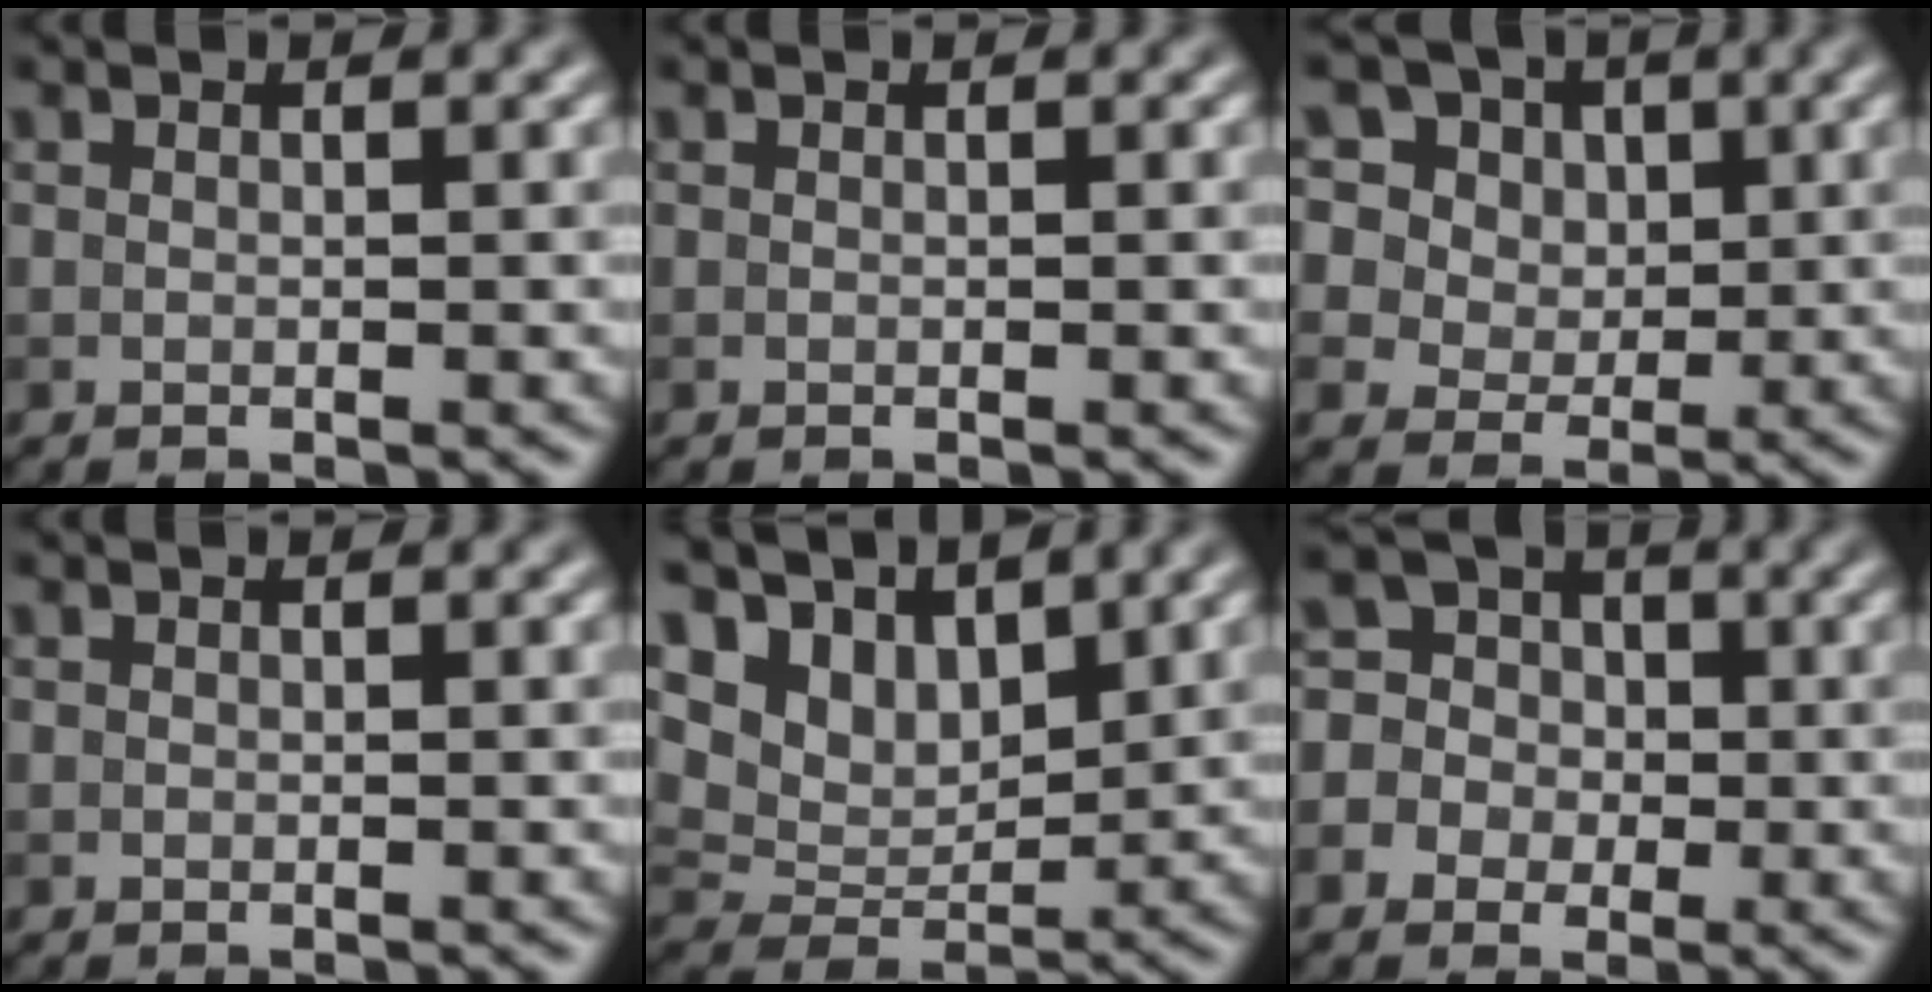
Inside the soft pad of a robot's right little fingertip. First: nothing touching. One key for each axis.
{"total": 0.0}
{"total": 15.6, "fx": 8.7, "fy": 10.6, "fz": 7.3, "tx": -0.184, "ty": 0.054, "tz": 0.132}
{"total": 0.0}
{"total": 6.9, "fx": 4.5, "fy": 4.2, "fz": 3.3, "tx": -0.073, "ty": 0.000, "tz": 0.070}
{"total": 6.3, "fx": -1.6, "fy": 5.9, "fz": 1.3, "tx": -0.017, "ty": 0.020, "tz": -0.057}